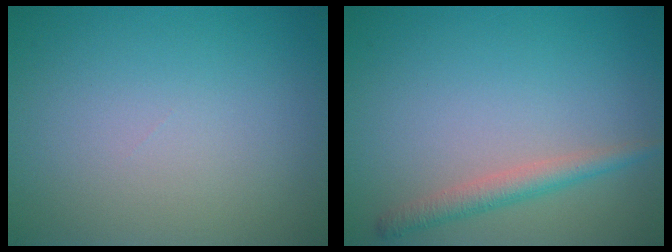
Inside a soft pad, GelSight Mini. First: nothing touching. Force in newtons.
{"total": 2.3, "press": 2.3, "slide": 0.1}